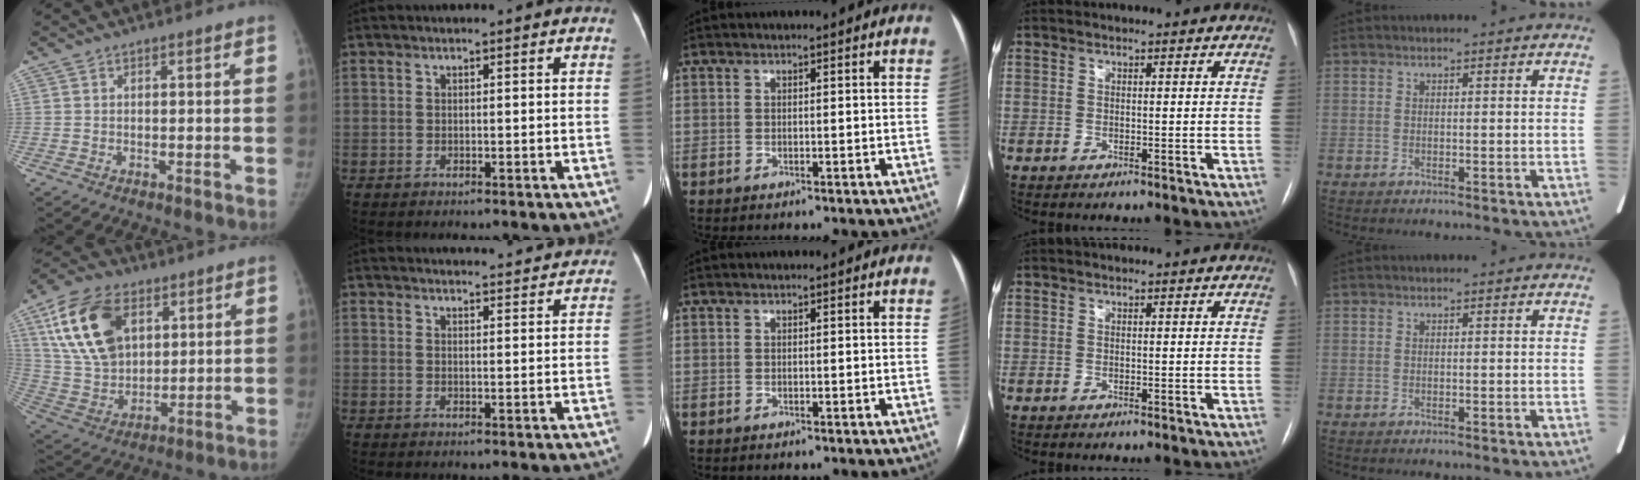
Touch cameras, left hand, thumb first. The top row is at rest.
{"thumb": {"total": 18.9, "force": [7.6, 12.2, 12.3], "torque": [-0.206, -0.020, 0.148]}, "index": {"total": 18.5, "force": [17.8, 2.6, 4.3], "torque": [-0.053, 0.015, 0.217]}}